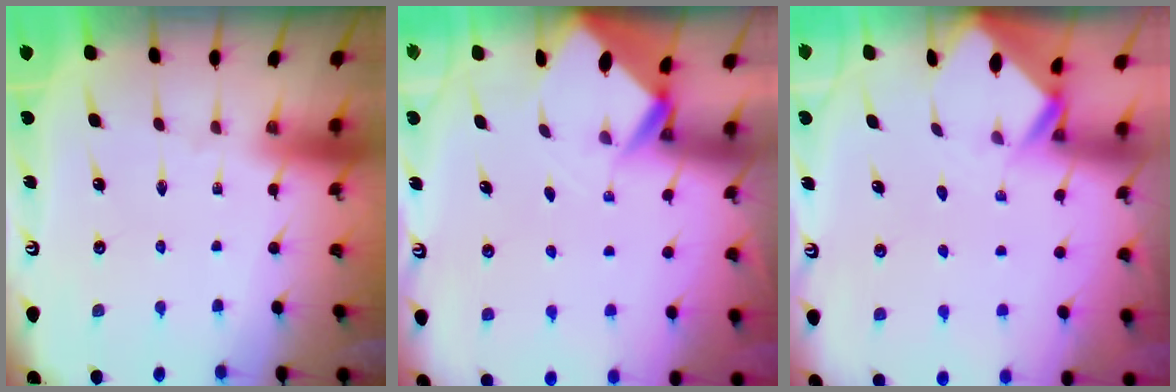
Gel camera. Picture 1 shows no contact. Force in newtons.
{"total": 2.6, "press": 2.6, "slide": 0.1}
{"total": 2.6, "press": 2.6, "slide": 0.2}